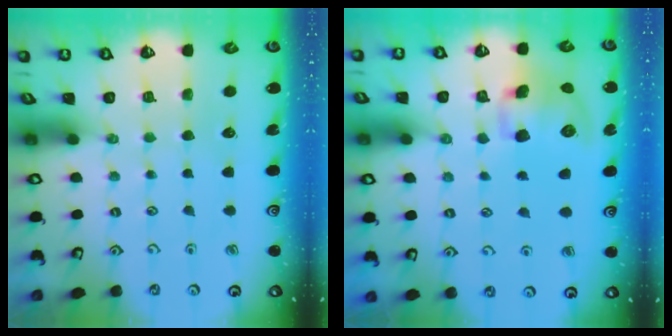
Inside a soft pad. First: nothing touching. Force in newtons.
{"total": 11.3, "press": 11.1, "slide": 2.3}